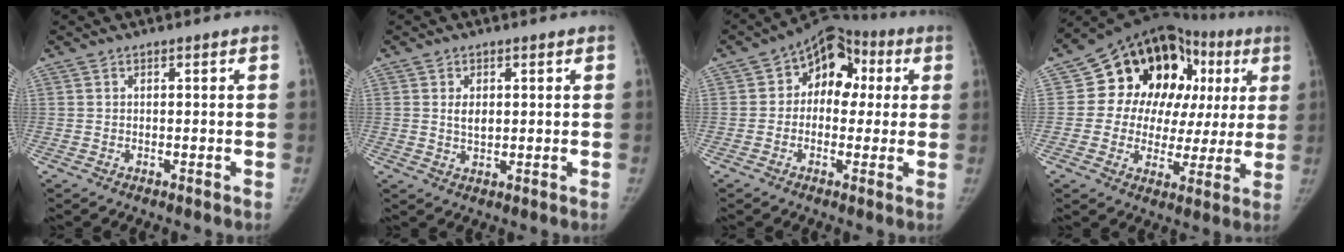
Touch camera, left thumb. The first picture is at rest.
{"total": 3.0, "force": [0.7, 1.9, 2.2], "torque": [-0.030, -0.006, 0.015]}
{"total": 11.5, "force": [2.0, 8.6, 7.4], "torque": [-0.056, 0.030, 0.015]}
{"total": 22.5, "force": [6.0, 16.0, 14.7], "torque": [-0.139, 0.037, 0.086]}